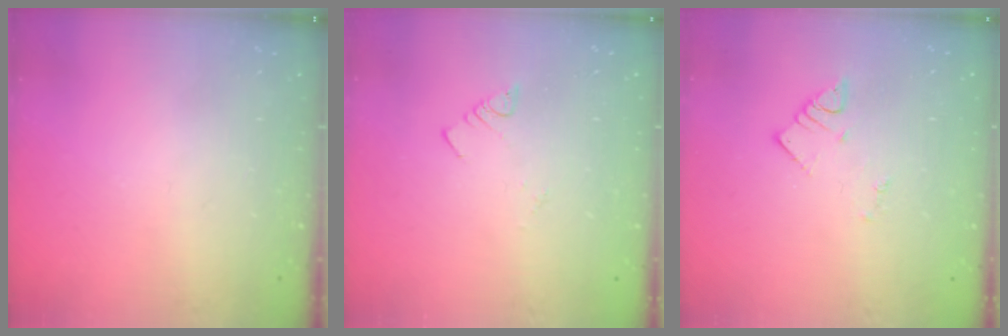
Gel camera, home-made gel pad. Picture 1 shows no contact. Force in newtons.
{"total": 1.8, "press": 1.8, "slide": 0.2}
{"total": 1.9, "press": 1.9, "slide": 0.2}